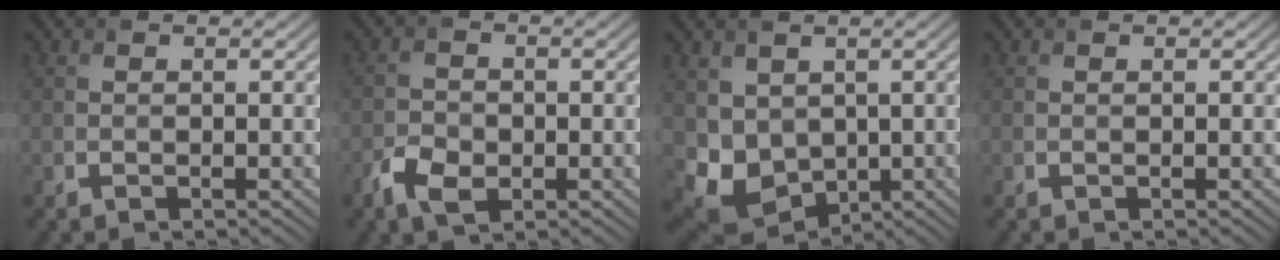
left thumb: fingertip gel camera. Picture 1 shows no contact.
{"total": 3.9, "force": [-1.9, 2.5, 2.2], "torque": [-0.049, -0.005, -0.043]}
{"total": 7.1, "force": [0.7, 5.9, 3.8], "torque": [-0.104, -0.032, 0.025]}
{"total": 0.0}